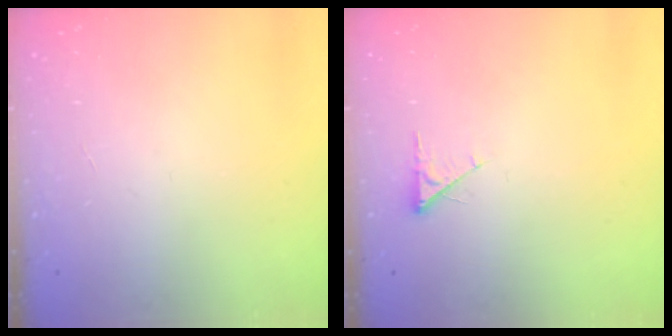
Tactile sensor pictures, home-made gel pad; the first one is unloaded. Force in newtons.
{"total": 2.4, "press": 2.4, "slide": 0.4}